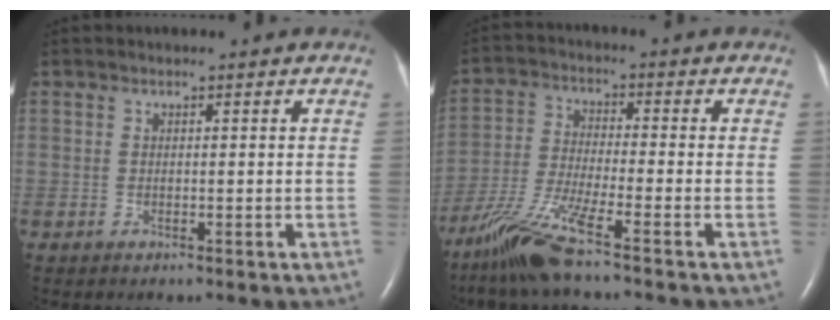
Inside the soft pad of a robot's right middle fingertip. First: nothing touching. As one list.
[{"total": 10.0, "force": [-7.2, -0.4, 6.9], "torque": [-0.150, -0.033, -0.139]}]